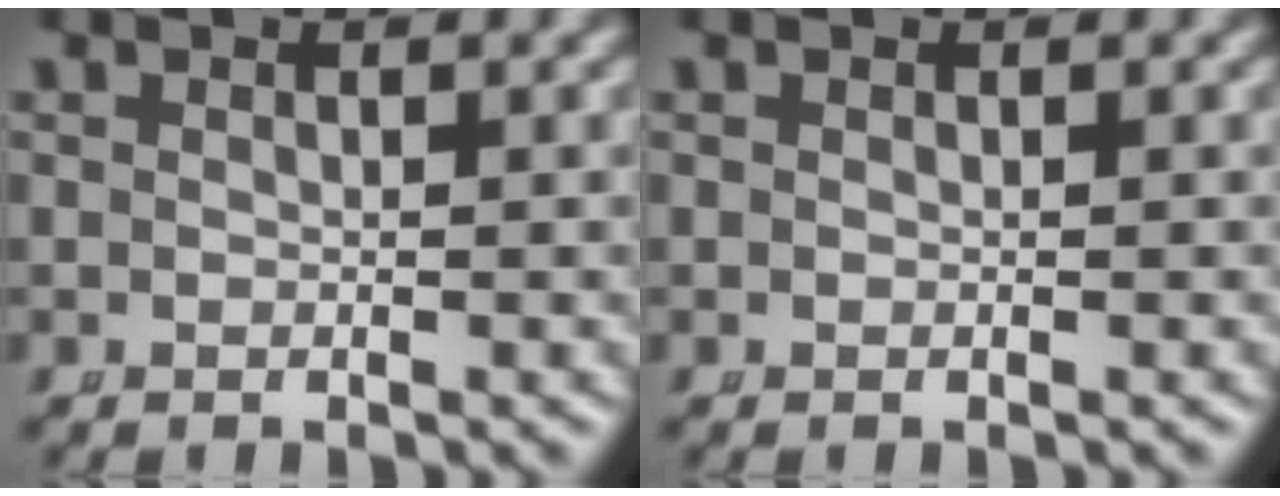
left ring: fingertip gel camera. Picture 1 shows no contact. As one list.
[{"total": 0.0}]